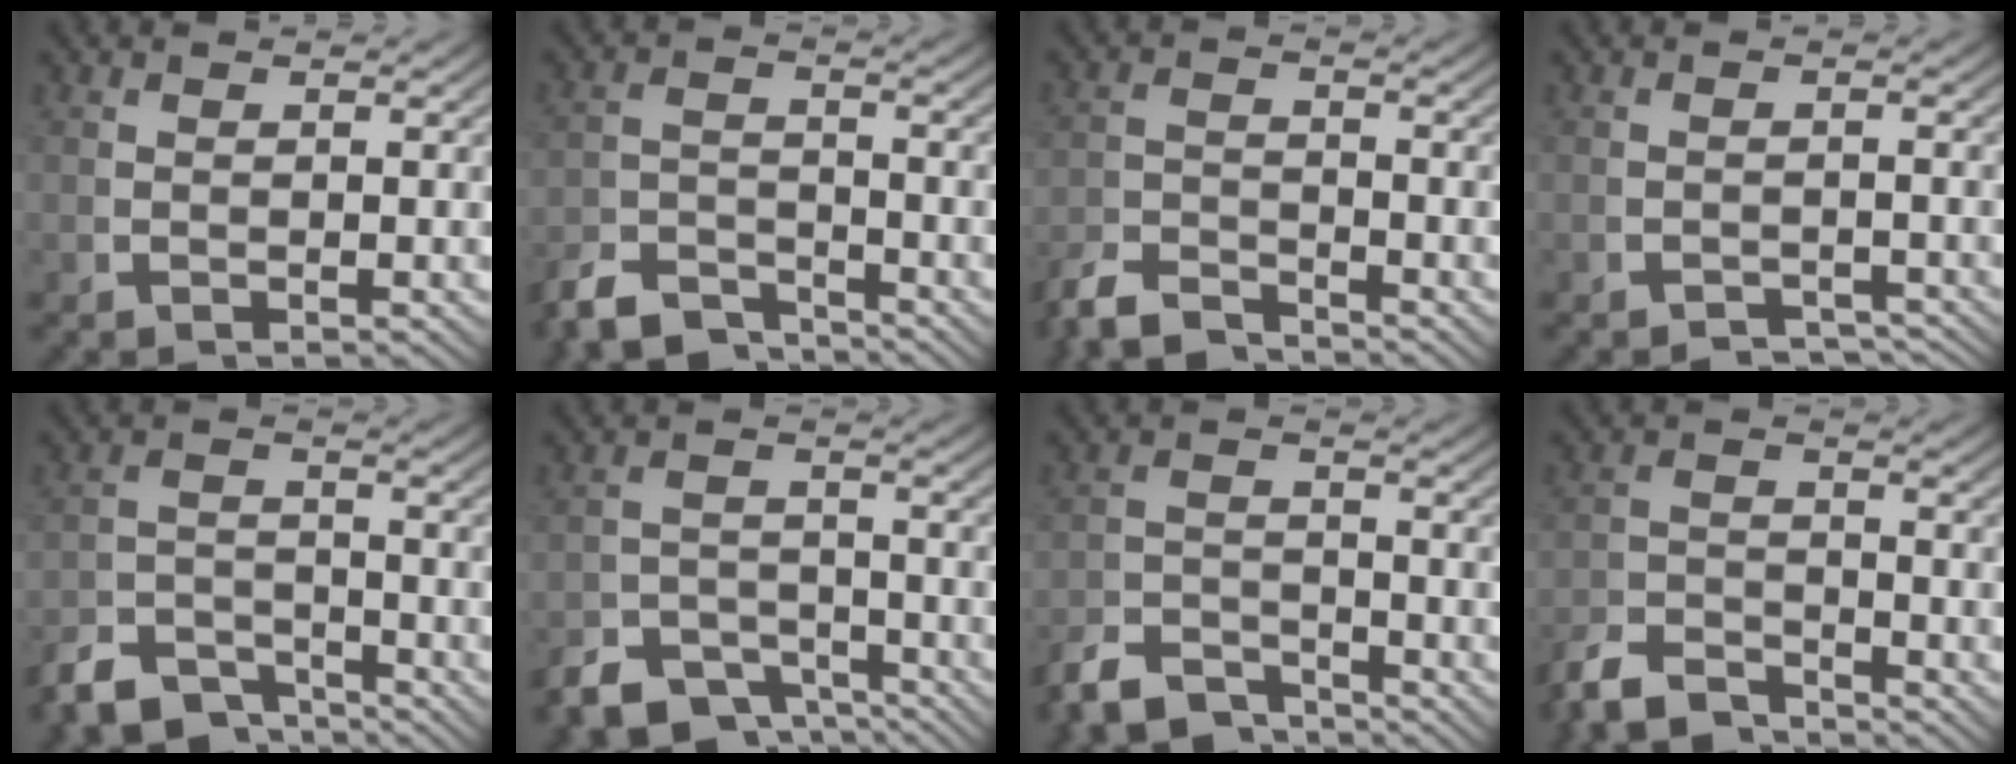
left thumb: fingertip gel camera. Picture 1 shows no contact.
{"total": 5.2, "force": [-4.7, 1.7, 1.4], "torque": [-0.020, -0.019, -0.083]}
{"total": 4.3, "force": [-4.1, 0.9, 0.9], "torque": [-0.019, -0.017, -0.075]}
{"total": 4.0, "force": [-3.8, 0.8, 1.0], "torque": [-0.004, -0.013, -0.055]}
{"total": 5.7, "force": [-4.7, 2.5, 1.9], "torque": [-0.023, -0.022, -0.083]}
{"total": 6.2, "force": [-4.7, 3.3, 2.3], "torque": [-0.024, -0.024, -0.082]}
{"total": 5.1, "force": [-4.6, 1.8, 1.4], "torque": [-0.018, -0.019, -0.082]}
{"total": 4.8, "force": [-4.5, 1.2, 1.1], "torque": [-0.021, -0.018, -0.079]}